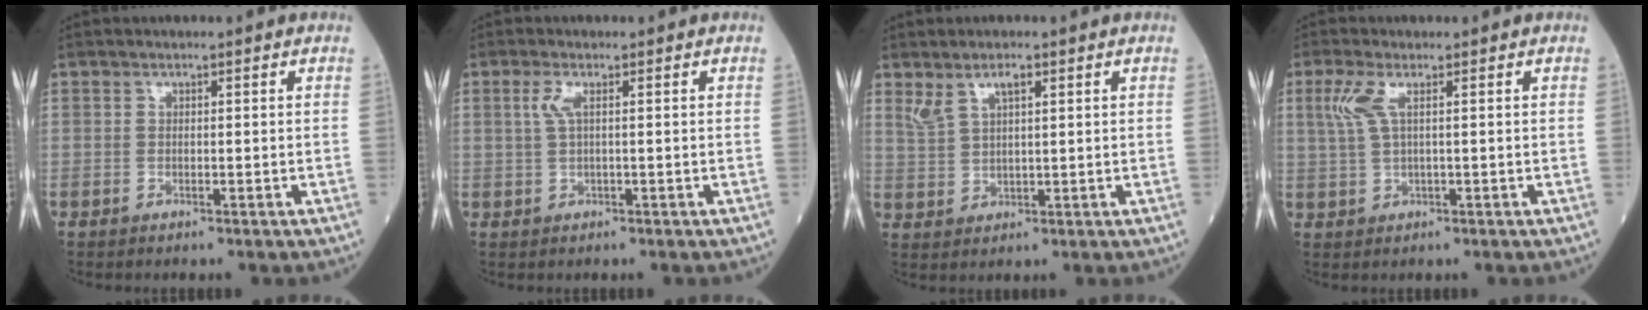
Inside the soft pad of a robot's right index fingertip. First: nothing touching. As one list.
[{"total": 1.9, "force": [0.6, 0.2, 1.8], "torque": [-0.049, 0.007, 0.013]}, {"total": 3.7, "force": [2.4, 1.1, 2.7], "torque": [-0.061, 0.008, 0.054]}, {"total": 3.5, "force": [1.3, 0.6, 3.1], "torque": [-0.086, 0.014, 0.031]}]